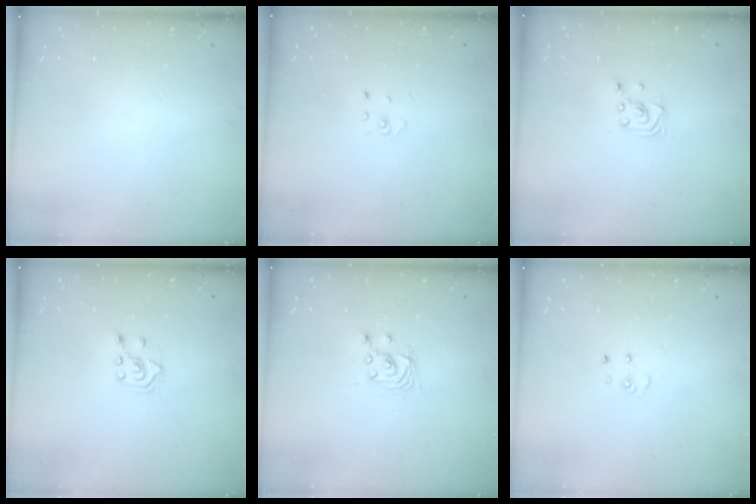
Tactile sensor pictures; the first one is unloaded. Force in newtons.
{"total": 1.5, "press": 1.5, "slide": 0.1}
{"total": 2.2, "press": 2.2, "slide": 0.2}
{"total": 3.8, "press": 3.8, "slide": 0.5}
{"total": 2.9, "press": 2.9, "slide": 0.2}
{"total": 3.4, "press": 3.4, "slide": 0.3}